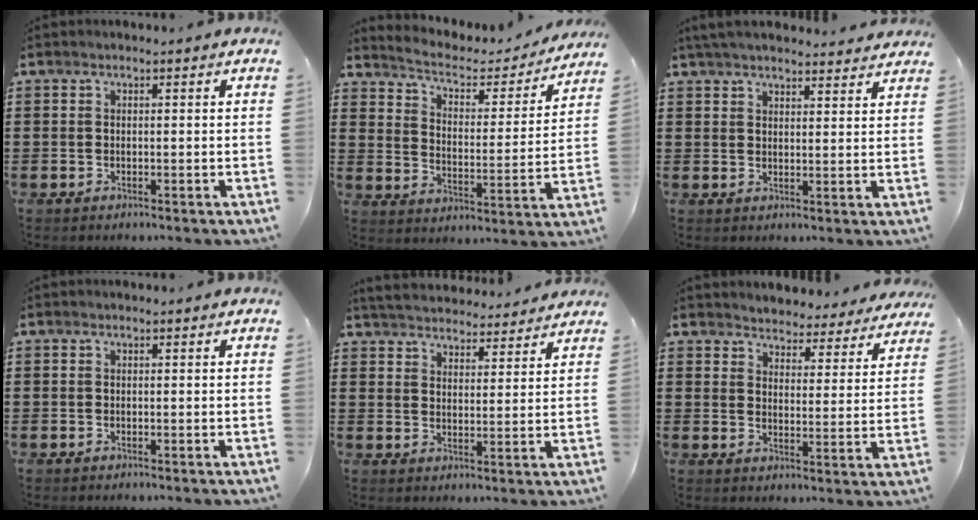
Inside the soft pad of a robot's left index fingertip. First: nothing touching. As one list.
[{"total": 3.5, "force": [3.0, 1.2, 1.3], "torque": [-0.046, -0.024, 0.040]}, {"total": 4.0, "force": [3.9, 0.2, 1.0], "torque": [-0.031, -0.008, 0.071]}, {"total": 0.0}, {"total": 4.4, "force": [4.4, 0.5, 0.3], "torque": [-0.026, -0.025, 0.077]}, {"total": 4.1, "force": [4.0, 0.3, -0.6], "torque": [-0.005, -0.035, 0.068]}]